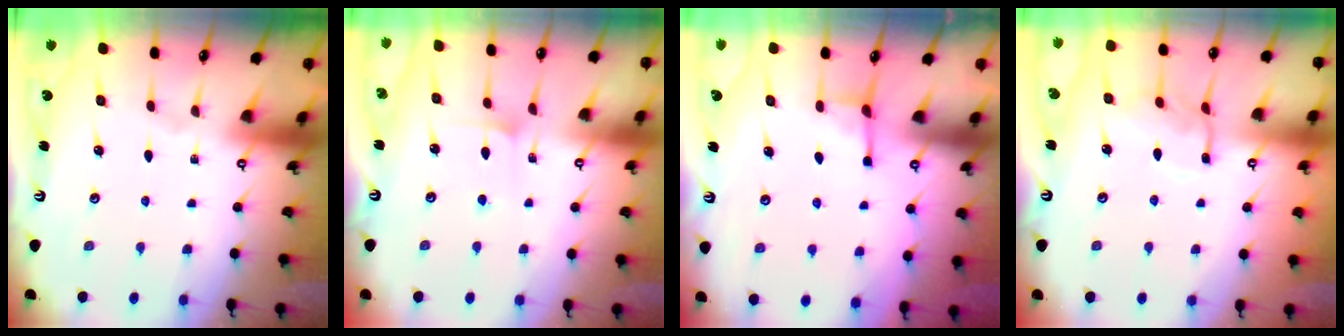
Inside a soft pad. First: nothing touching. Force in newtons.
{"total": 6.0, "press": 6.0, "slide": 0.6}
{"total": 2.9, "press": 2.8, "slide": 0.5}
{"total": 9.9, "press": 9.8, "slide": 0.7}